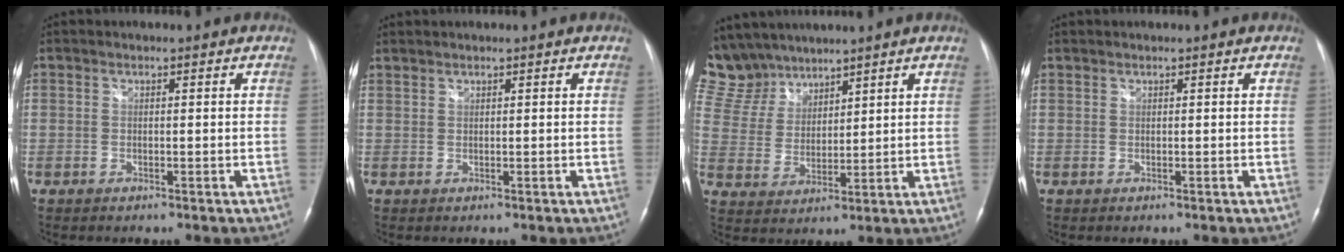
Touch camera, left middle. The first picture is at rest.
{"total": 0.8, "force": [0.8, 0.0, 0.0], "torque": [-0.009, 0.007, 0.022]}
{"total": 11.3, "force": [10.1, 5.0, 1.2], "torque": [-0.046, 0.019, 0.218]}
{"total": 0.0}